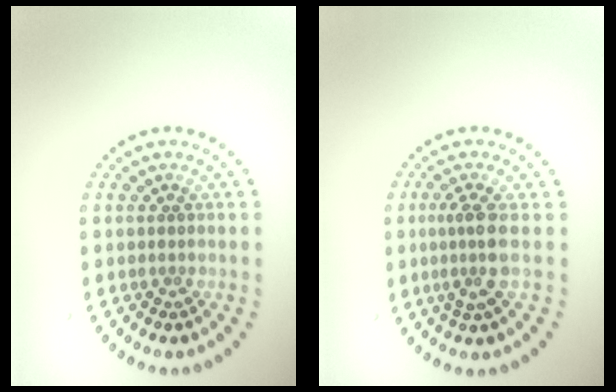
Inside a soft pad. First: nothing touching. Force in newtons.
{"total": 2.7, "press": 2.0, "slide": 1.8}